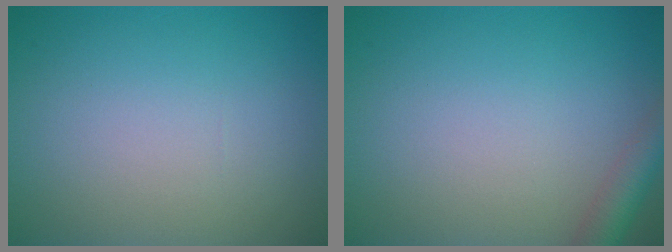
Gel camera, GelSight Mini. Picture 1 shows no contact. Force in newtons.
{"total": 2.7, "press": 2.7, "slide": 0.1}